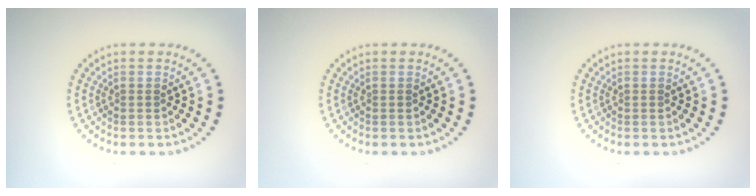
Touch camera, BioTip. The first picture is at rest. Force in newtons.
{"total": 0.0}
{"total": 0.0}